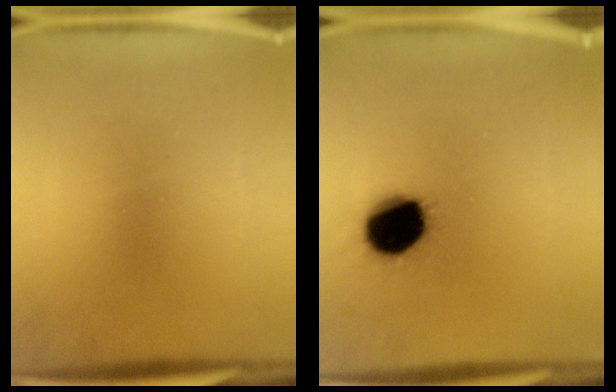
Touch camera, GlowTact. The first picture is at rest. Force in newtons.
{"total": 15.7}